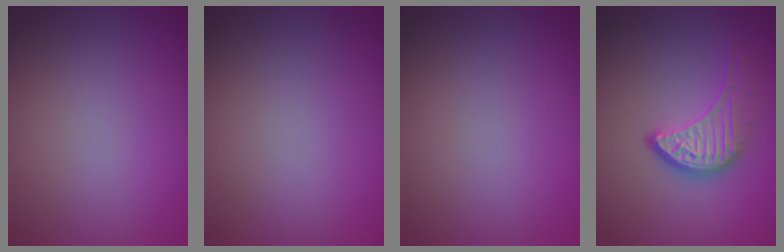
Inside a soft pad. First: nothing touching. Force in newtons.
{"total": 0.0}
{"total": 0.0}
{"total": 4.1, "press": 3.0, "slide": 2.8}